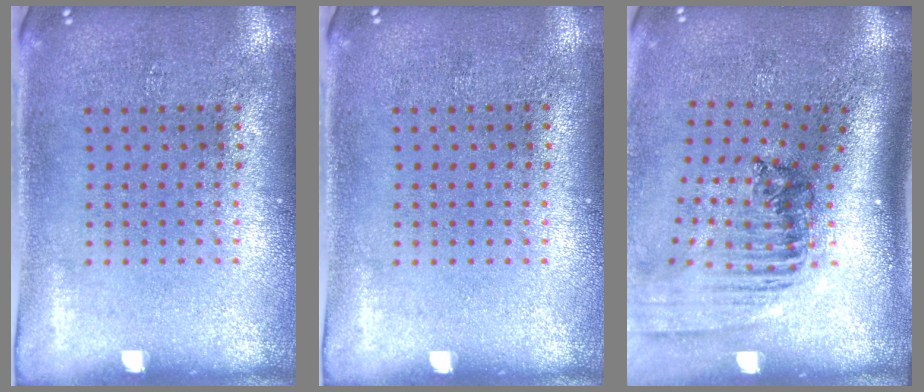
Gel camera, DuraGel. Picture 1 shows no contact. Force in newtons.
{"total": 0.0}
{"total": 1.8, "press": 1.4, "slide": 1.2}